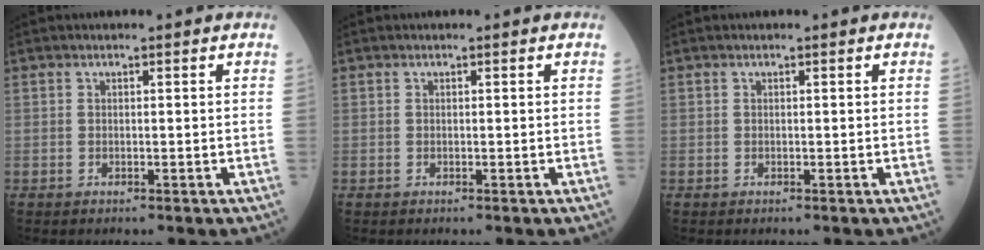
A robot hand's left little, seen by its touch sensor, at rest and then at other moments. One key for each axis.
{"total": 0.0}
{"total": 0.0}